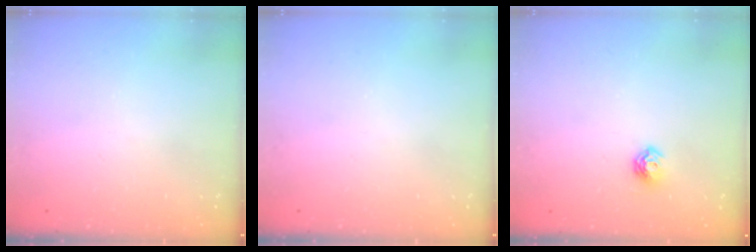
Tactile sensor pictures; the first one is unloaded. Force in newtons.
{"total": 0.0}
{"total": 5.2, "press": 5.2, "slide": 0.5}